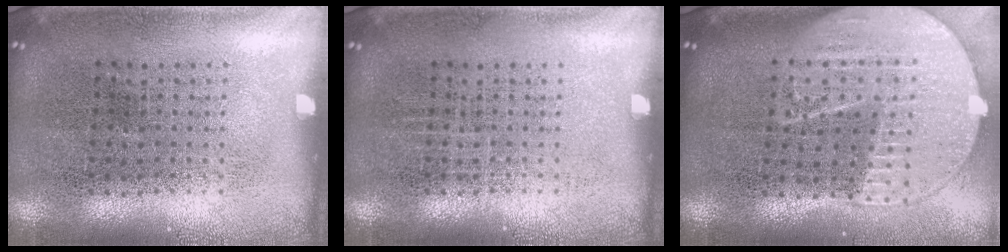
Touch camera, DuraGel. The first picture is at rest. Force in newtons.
{"total": 0.0}
{"total": 2.1, "press": 1.9, "slide": 1.0}